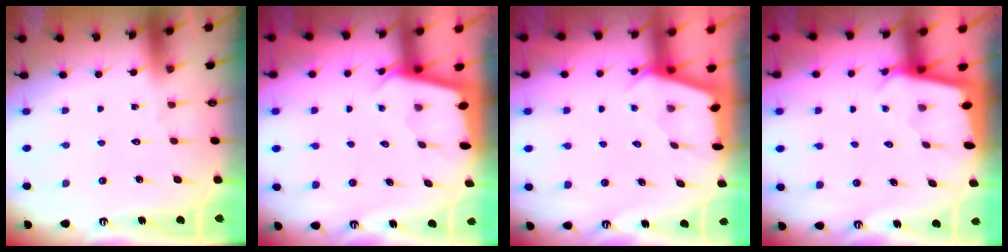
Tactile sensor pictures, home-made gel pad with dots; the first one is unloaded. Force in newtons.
{"total": 2.1, "press": 2.1, "slide": 0.2}
{"total": 2.4, "press": 2.4, "slide": 0.3}
{"total": 2.4, "press": 2.4, "slide": 0.1}